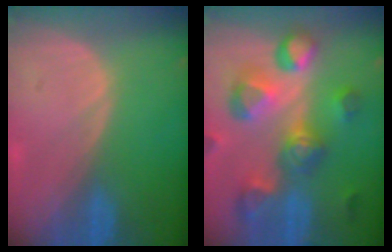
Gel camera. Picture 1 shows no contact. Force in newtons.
{"total": 11.3, "press": 10.1, "slide": 5.1}